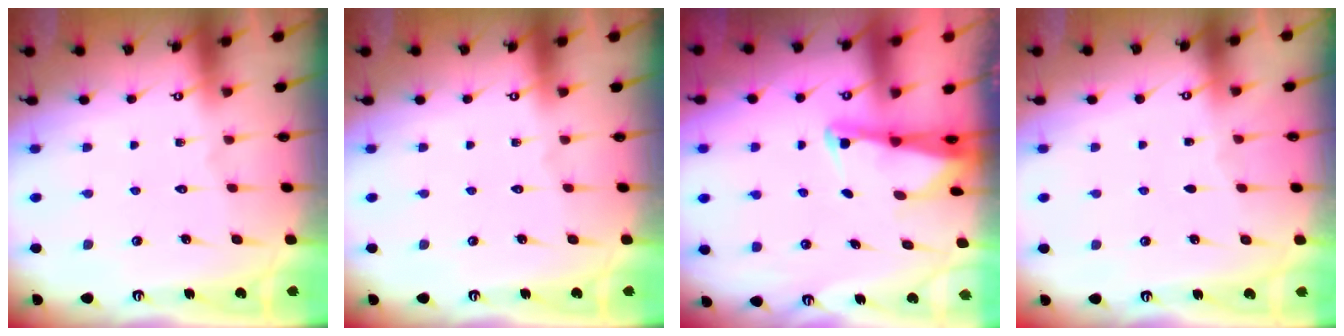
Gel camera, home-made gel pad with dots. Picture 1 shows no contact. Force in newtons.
{"total": 0.0}
{"total": 2.6, "press": 2.6, "slide": 0.2}
{"total": 2.3, "press": 2.2, "slide": 0.2}